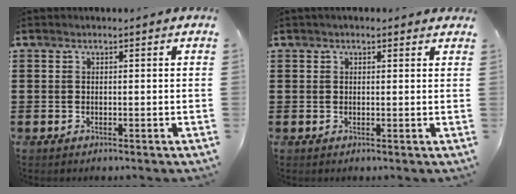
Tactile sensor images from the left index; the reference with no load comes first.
{"total": 1.0, "force": [0.8, 0.5, 0.5], "torque": [-0.011, 0.005, 0.014]}